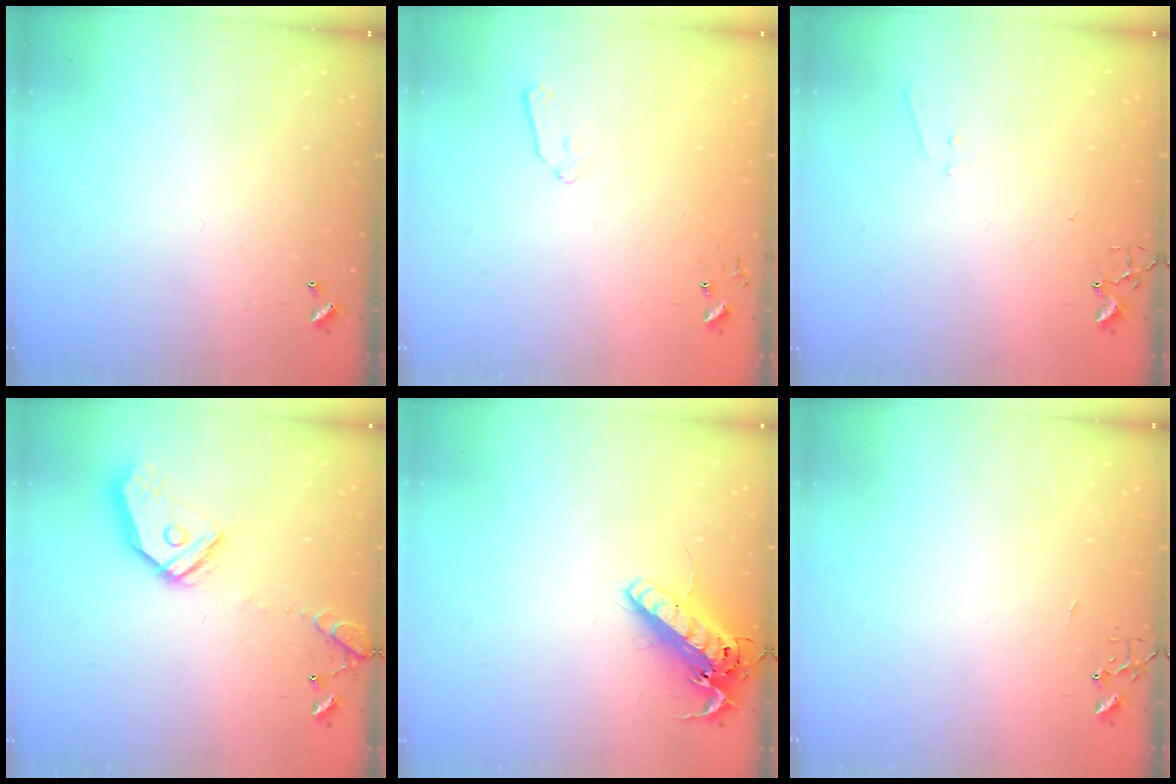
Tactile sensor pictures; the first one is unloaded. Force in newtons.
{"total": 6.5, "press": 6.4, "slide": 1.0}
{"total": 5.7, "press": 5.7, "slide": 0.7}
{"total": 16.3, "press": 16.1, "slide": 2.4}
{"total": 16.4, "press": 16.2, "slide": 2.7}
{"total": 0.0}